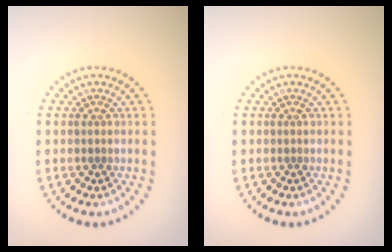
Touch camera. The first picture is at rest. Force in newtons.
{"total": 0.0}